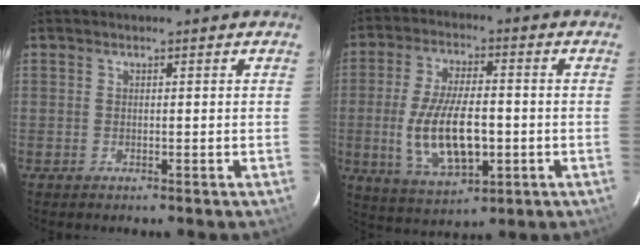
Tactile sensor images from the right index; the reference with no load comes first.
{"total": 14.2, "force": [-2.4, 5.9, 12.6], "torque": [-0.250, -0.012, -0.032]}